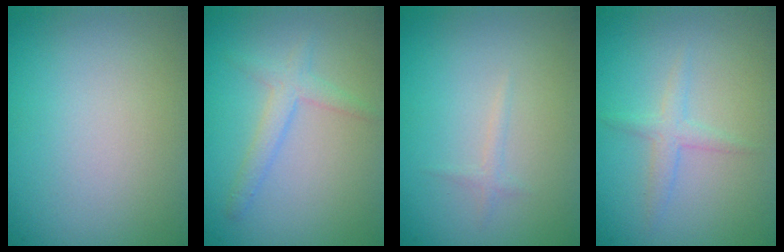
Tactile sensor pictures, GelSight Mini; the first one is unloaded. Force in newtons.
{"total": 2.0, "press": 2.0, "slide": 0.1}
{"total": 0.7, "press": 0.7, "slide": 0.1}
{"total": 1.7, "press": 1.7, "slide": 0.1}